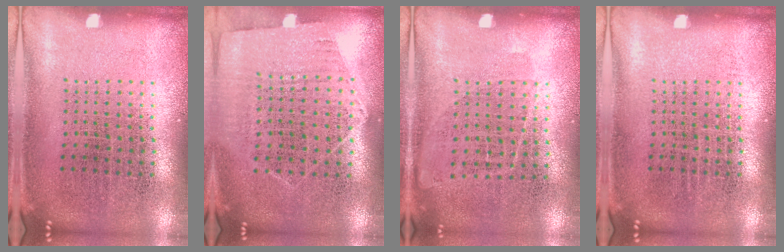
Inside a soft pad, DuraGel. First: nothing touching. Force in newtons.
{"total": 1.1, "press": 1.0, "slide": 0.5}
{"total": 1.1, "press": 0.9, "slide": 0.7}
{"total": 0.0}